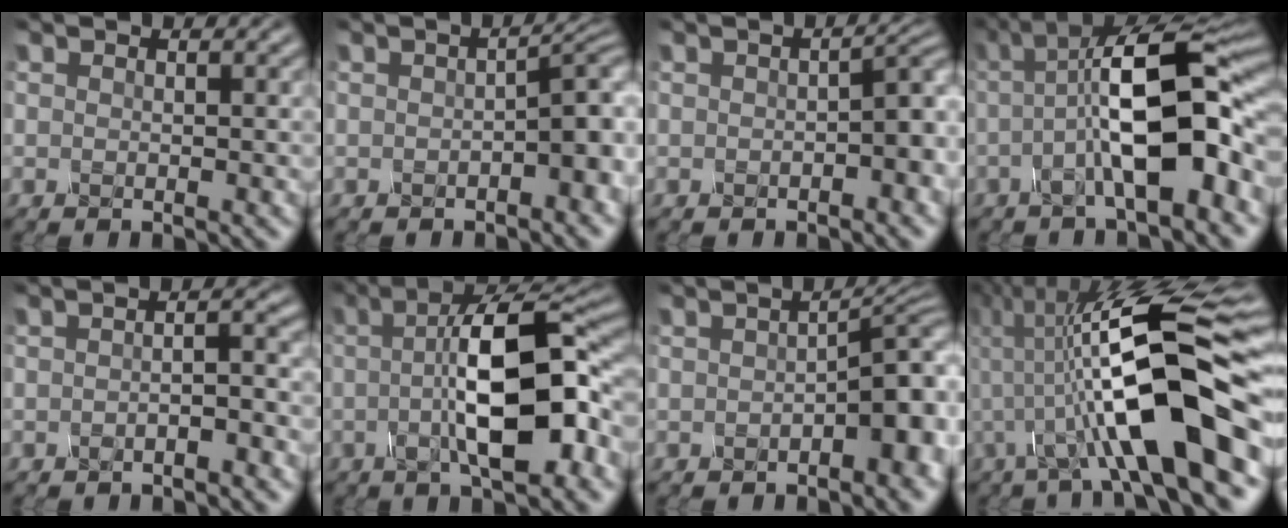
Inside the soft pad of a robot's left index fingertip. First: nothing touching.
{"total": 4.4, "force": [-0.8, 1.6, 4.0], "torque": [-0.044, 0.009, -0.012]}
{"total": 3.1, "force": [-0.6, 1.1, 2.9], "torque": [-0.036, 0.011, -0.011]}
{"total": 10.6, "force": [-0.8, 3.2, 10.1], "torque": [-0.158, 0.018, -0.019]}
{"total": 2.0, "force": [-1.0, 0.4, 1.6], "torque": [-0.029, 0.005, -0.021]}
{"total": 10.6, "force": [-0.8, 3.1, 10.2], "torque": [-0.150, 0.014, -0.018]}
{"total": 5.1, "force": [-0.9, 2.0, 4.6], "torque": [-0.050, 0.007, -0.014]}
{"total": 14.4, "force": [-1.4, 3.5, 13.9], "torque": [-0.224, 0.029, -0.035]}